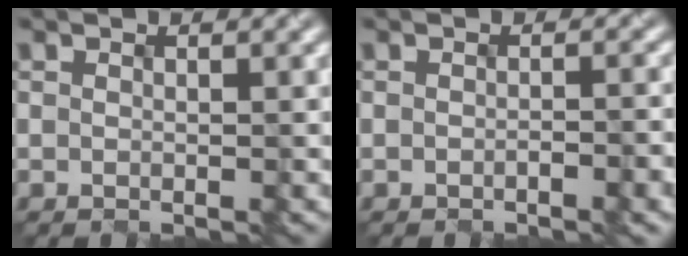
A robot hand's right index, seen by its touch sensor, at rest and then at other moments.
{"total": 2.3, "force": [-0.9, 0.5, 2.0], "torque": [-0.029, 0.000, -0.011]}